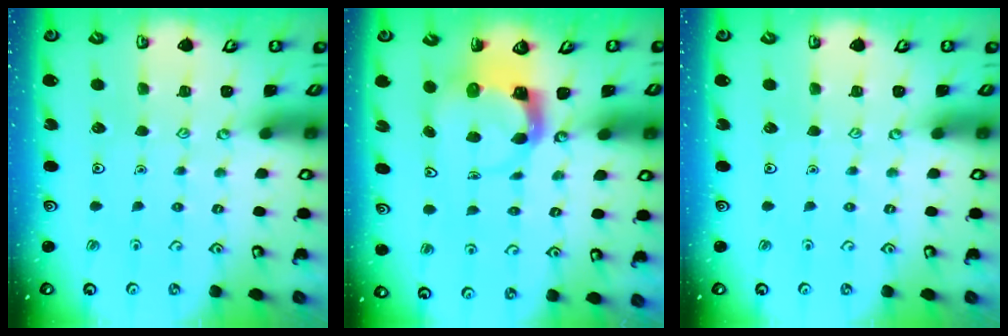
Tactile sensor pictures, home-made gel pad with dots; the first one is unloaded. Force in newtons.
{"total": 3.9, "press": 3.8, "slide": 0.6}
{"total": 0.0}